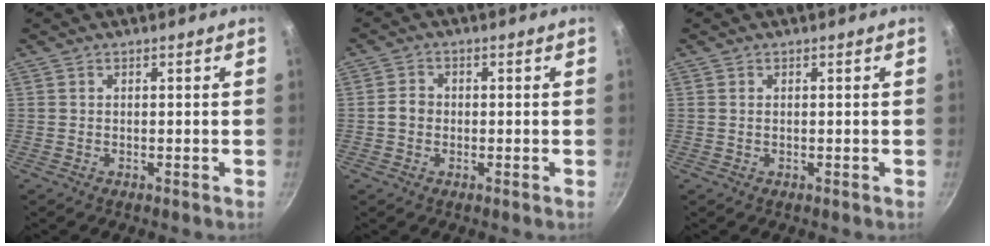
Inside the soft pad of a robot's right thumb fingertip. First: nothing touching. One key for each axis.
{"total": 2.8, "fx": -0.4, "fy": 2.4, "fz": 1.5, "tx": -0.017, "ty": 0.013, "tz": -0.011}
{"total": 0.0}